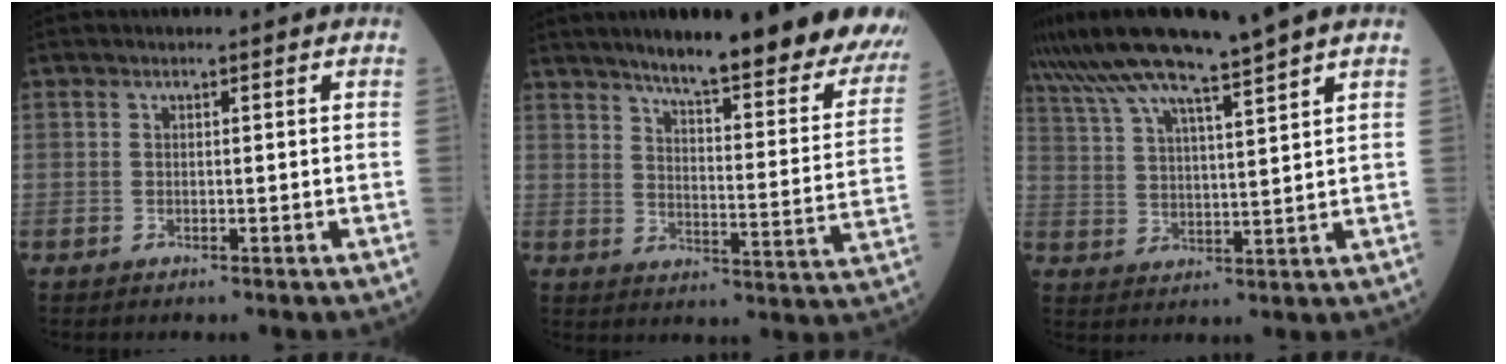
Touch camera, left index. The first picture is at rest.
{"total": 25.2, "force": [22.0, 2.7, 12.0], "torque": [-0.158, -0.065, 0.267]}
{"total": 12.0, "force": [10.1, -1.2, 6.4], "torque": [-0.118, 0.012, 0.180]}